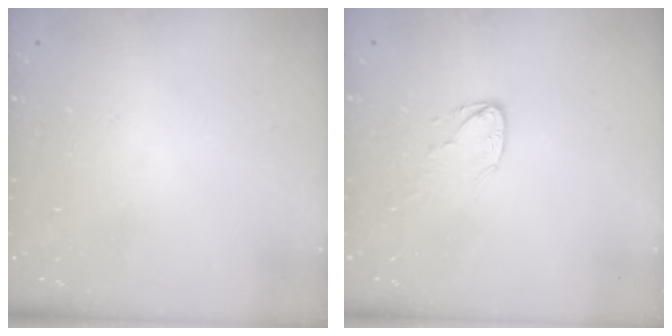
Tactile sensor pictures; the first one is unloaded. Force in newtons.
{"total": 4.0, "press": 4.0, "slide": 0.3}